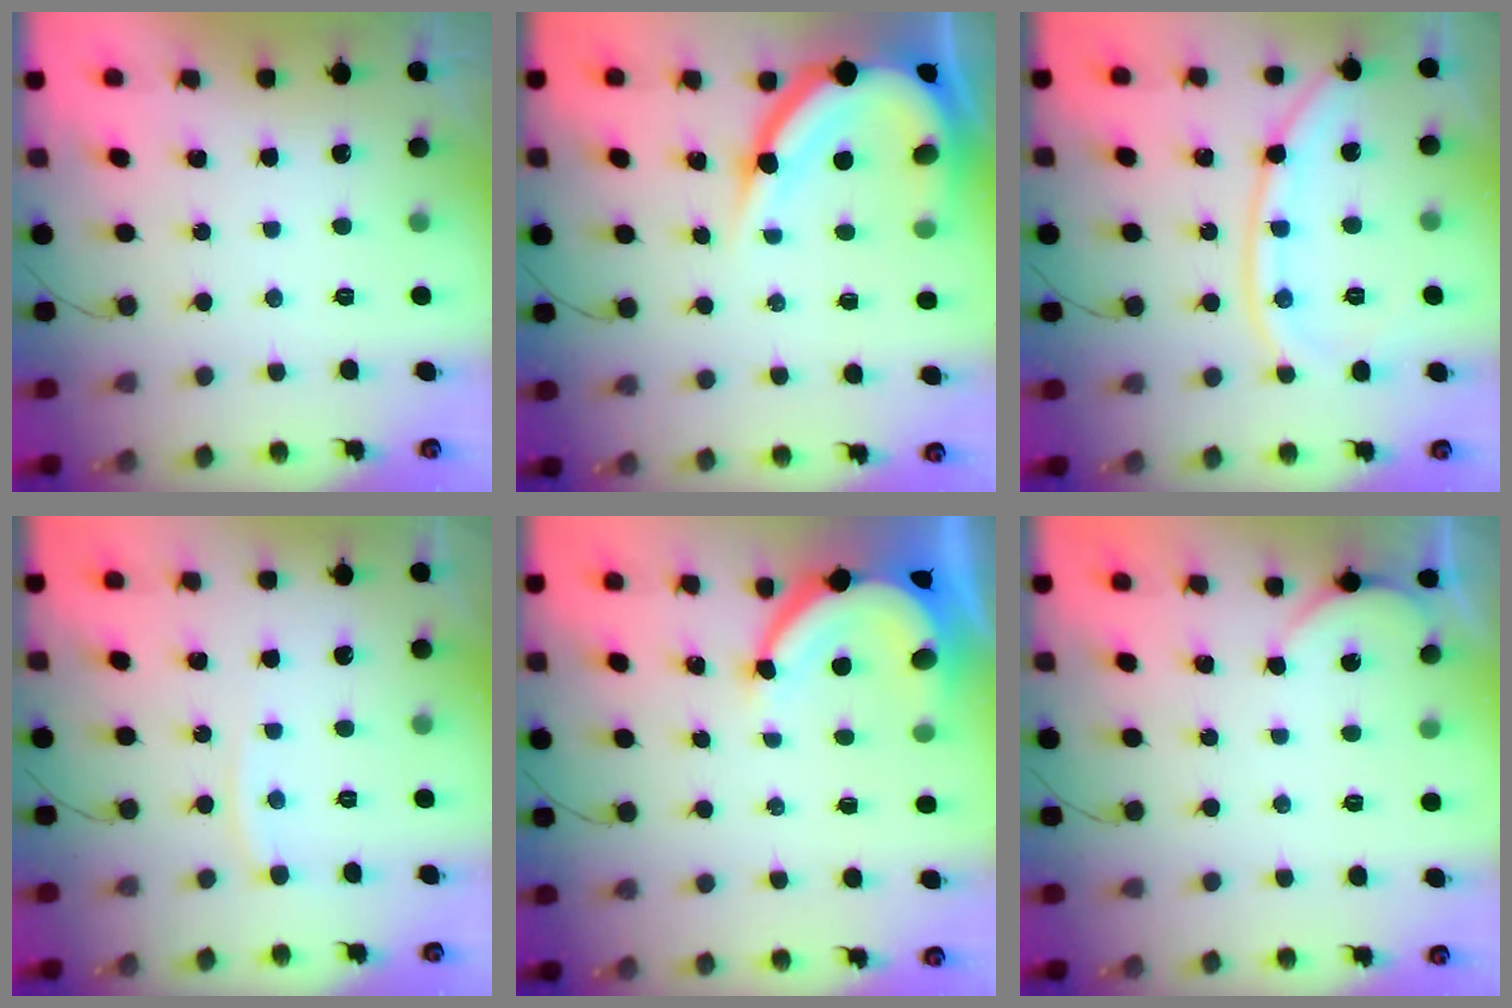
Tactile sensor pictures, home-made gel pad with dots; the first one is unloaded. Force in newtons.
{"total": 16.9, "press": 16.8, "slide": 1.7}
{"total": 11.9, "press": 11.8, "slide": 1.3}
{"total": 5.9, "press": 5.9, "slide": 0.7}
{"total": 7.5, "press": 7.4, "slide": 1.0}
{"total": 2.6, "press": 2.5, "slide": 0.5}